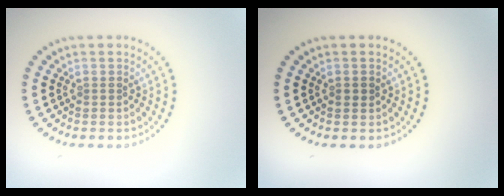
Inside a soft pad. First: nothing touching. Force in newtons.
{"total": 0.8, "press": 0.8, "slide": 0.3}